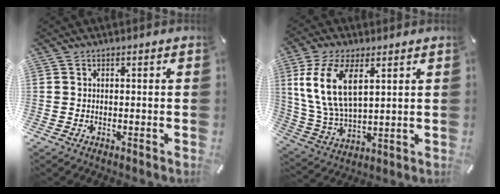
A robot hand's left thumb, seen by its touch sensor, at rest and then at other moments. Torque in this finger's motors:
{"motor_torque": [2.25, 2.27, 1.52, -1.25, 0.39]}